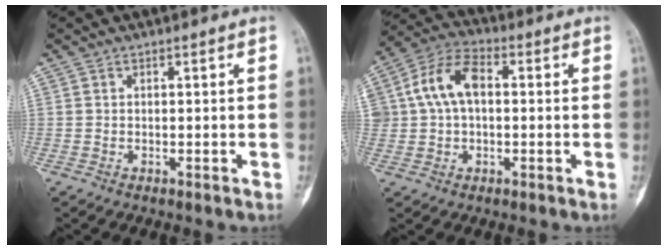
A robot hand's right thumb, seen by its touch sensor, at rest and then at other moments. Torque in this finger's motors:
{"motor_torque": [0.06, 0.08, 0.42, -0.27, 0.16]}